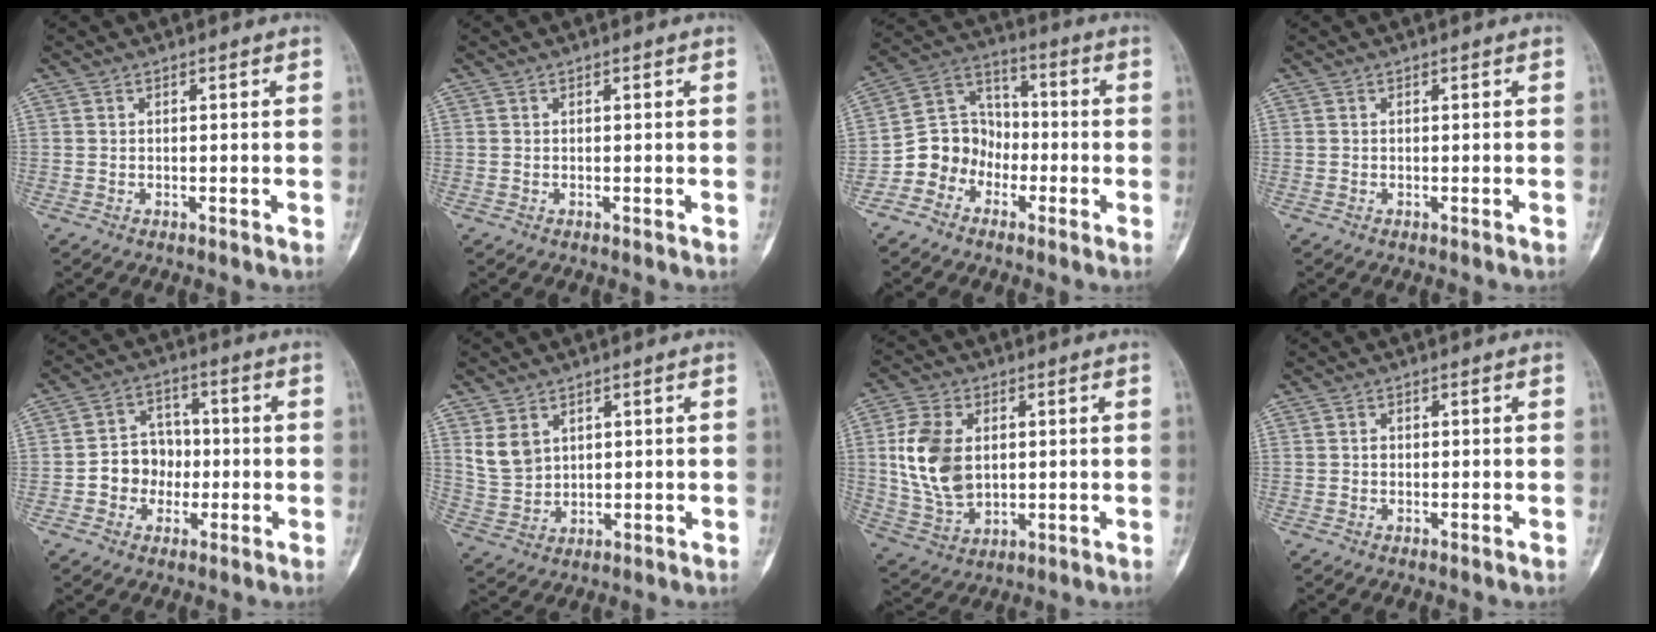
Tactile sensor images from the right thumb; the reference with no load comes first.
{"total": 0.0}
{"total": 10.1, "force": [-4.1, 8.8, 2.8], "torque": [-0.011, 0.069, -0.087]}
{"total": 0.0}
{"total": 7.8, "force": [-1.5, 6.8, 3.5], "torque": [-0.014, 0.027, -0.034]}
{"total": 6.0, "force": [2.8, 4.3, 3.1], "torque": [-0.050, -0.013, 0.069]}
{"total": 13.3, "force": [1.8, 9.0, 9.7], "torque": [-0.178, -0.007, 0.042]}
{"total": 0.6, "force": [-0.2, 0.4, 0.4], "torque": [-0.001, 0.002, -0.005]}